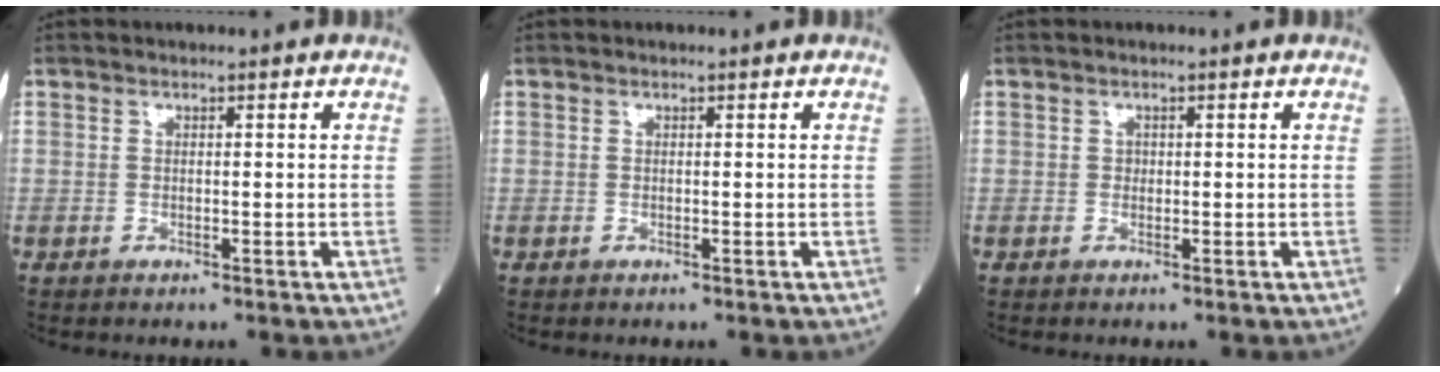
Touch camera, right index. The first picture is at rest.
{"total": 0.0}
{"total": 0.6, "force": [0.0, 0.5, 0.2], "torque": [0.000, 0.002, -0.001]}